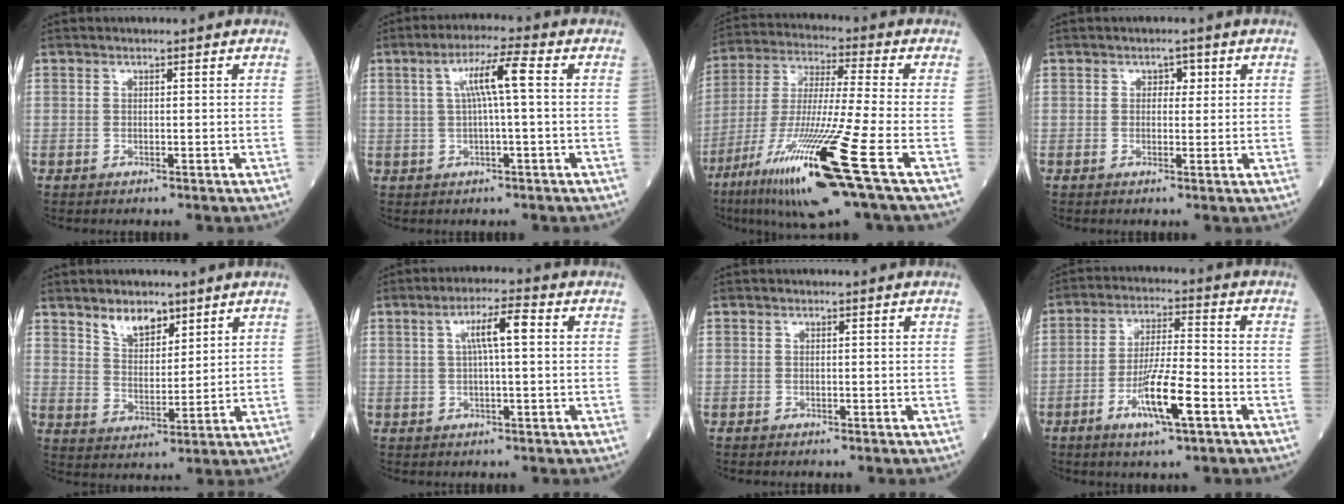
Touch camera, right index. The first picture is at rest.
{"total": 6.9, "force": [1.0, -0.6, 6.8], "torque": [-0.127, 0.015, 0.022]}
{"total": 19.1, "force": [-9.1, -0.7, 16.8], "torque": [-0.338, -0.052, -0.171]}
{"total": 1.7, "force": [0.6, 1.2, 1.1], "torque": [-0.009, 0.004, 0.004]}
{"total": 5.6, "force": [4.1, 2.8, 2.6], "torque": [-0.046, -0.001, 0.081]}
{"total": 4.5, "force": [1.1, 0.7, 4.3], "torque": [-0.076, 0.012, 0.017]}
{"total": 0.0}
{"total": 9.4, "force": [-4.0, 0.9, 8.5], "torque": [-0.161, -0.009, -0.072]}